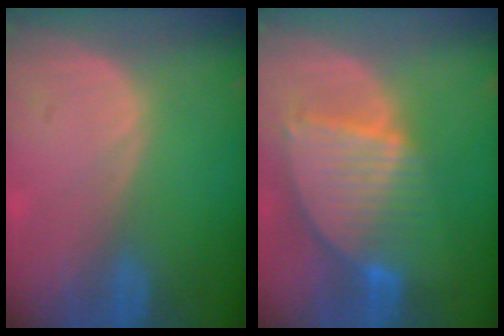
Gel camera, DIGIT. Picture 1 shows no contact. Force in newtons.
{"total": 9.1, "press": 7.7, "slide": 4.8}